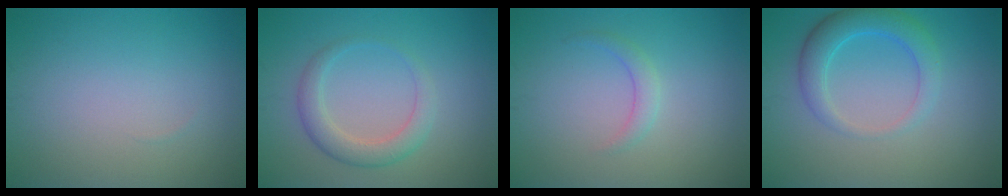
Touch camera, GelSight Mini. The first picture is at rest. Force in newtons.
{"total": 3.0, "press": 3.0, "slide": 0.1}
{"total": 1.4, "press": 1.4, "slide": 0.1}
{"total": 3.8, "press": 3.7, "slide": 0.2}